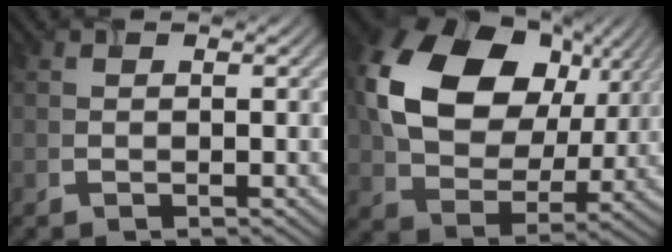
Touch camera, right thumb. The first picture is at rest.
{"total": 17.0, "force": [4.7, 12.3, 10.7], "torque": [-0.238, 0.019, 0.094]}